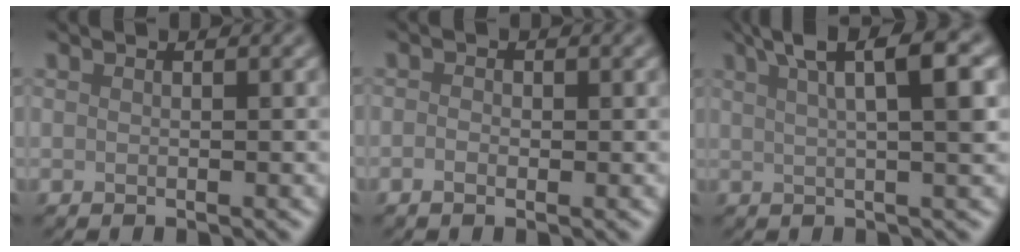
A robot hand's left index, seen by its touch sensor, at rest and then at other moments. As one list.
[{"total": 1.0, "force": [-0.3, 0.6, 0.7], "torque": [-0.011, -0.003, -0.006]}, {"total": 7.8, "force": [3.4, 2.1, 6.7], "torque": [-0.073, 0.027, 0.044]}]